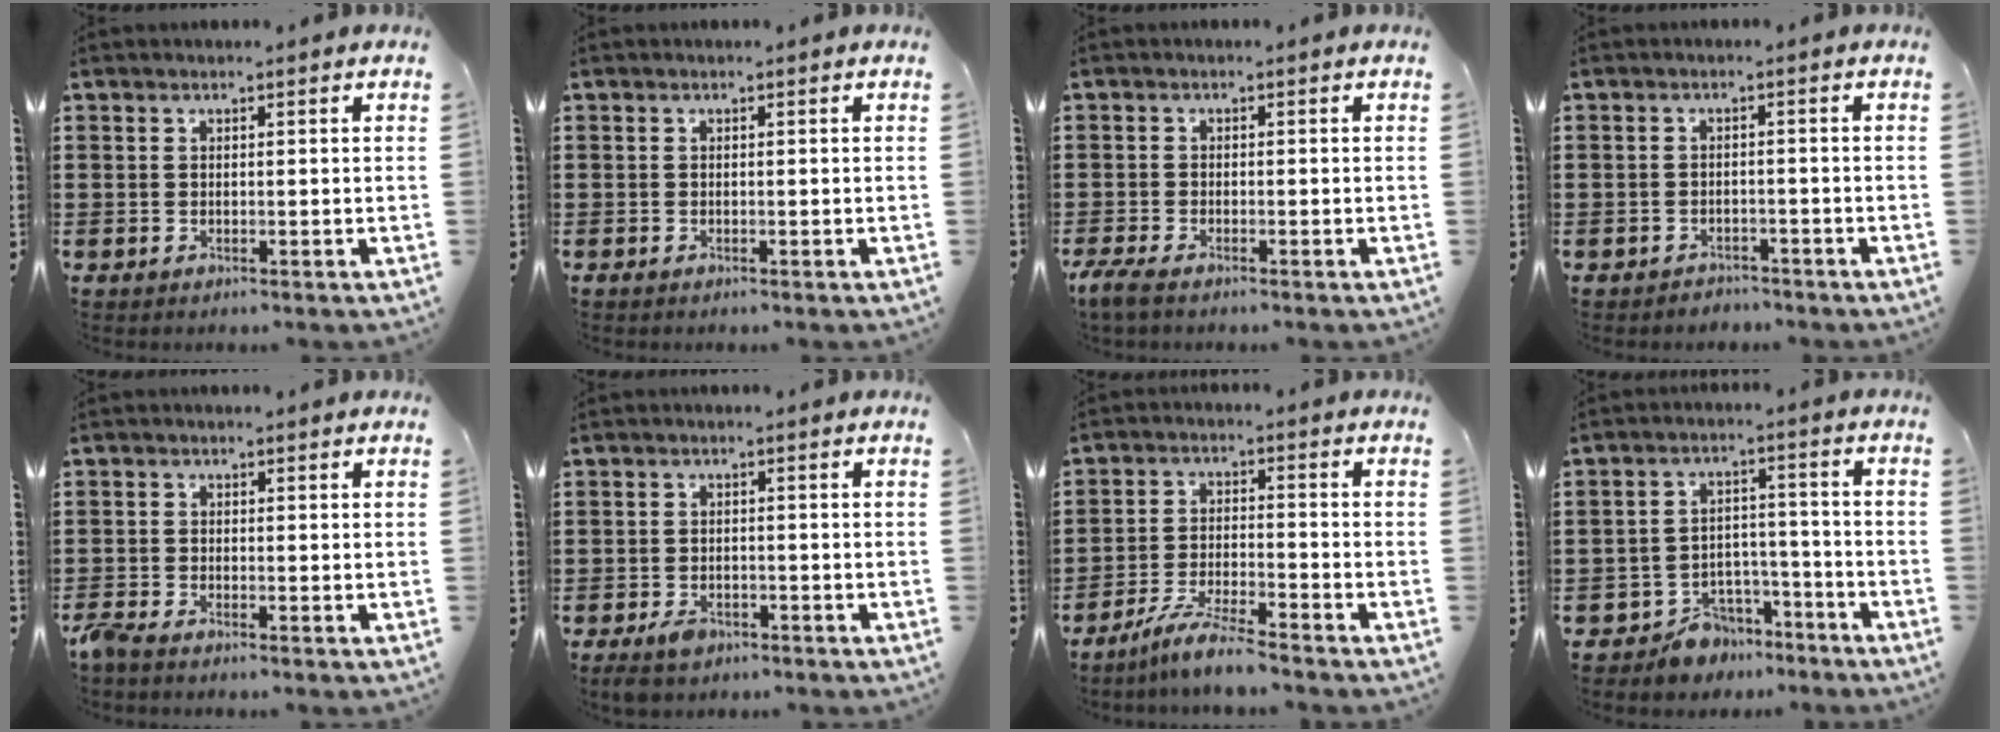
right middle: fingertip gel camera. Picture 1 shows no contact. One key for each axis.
{"total": 0.0}
{"total": 1.9, "fx": -1.4, "fy": 0.3, "fz": 1.2, "tx": -0.036, "ty": -0.003, "tz": -0.032}
{"total": 1.8, "fx": -1.8, "fy": 0.4, "fz": -0.2, "tx": -0.002, "ty": 0.003, "tz": -0.042}
{"total": 1.8, "fx": -1.6, "fy": 0.1, "fz": 0.8, "tx": -0.036, "ty": -0.007, "tz": -0.039}
{"total": 2.3, "fx": -1.8, "fy": 1.0, "fz": 1.0, "tx": -0.021, "ty": 0.004, "tz": -0.036}
{"total": 6.1, "fx": -5.5, "fy": -0.1, "fz": 2.7, "tx": -0.063, "ty": -0.013, "tz": -0.108}
{"total": 5.5, "fx": -5.2, "fy": 1.9, "fz": 0.4, "tx": -0.012, "ty": 0.019, "tz": -0.104}